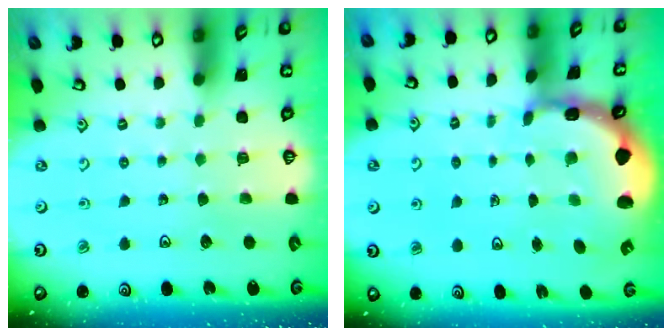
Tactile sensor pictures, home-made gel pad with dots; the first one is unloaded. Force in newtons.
{"total": 2.2, "press": 2.0, "slide": 1.0}